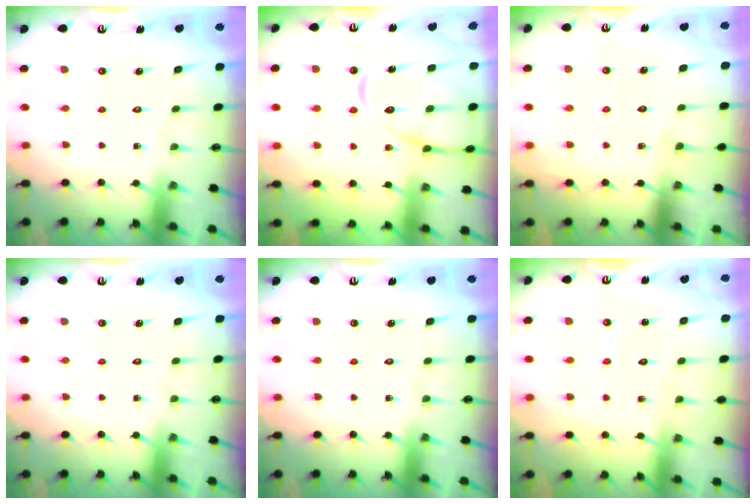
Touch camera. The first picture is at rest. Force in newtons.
{"total": 12.3, "press": 12.2, "slide": 1.3}
{"total": 4.9, "press": 4.8, "slide": 0.6}
{"total": 0.0}
{"total": 0.0}
{"total": 3.7, "press": 3.7, "slide": 0.3}